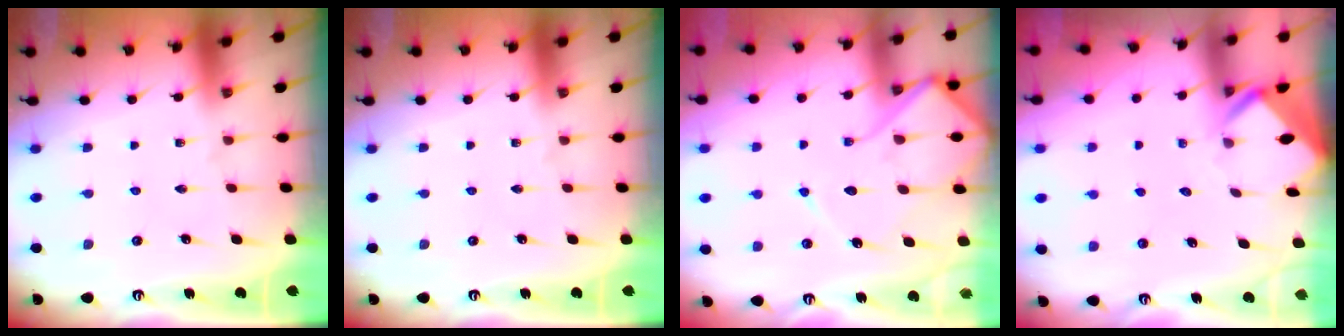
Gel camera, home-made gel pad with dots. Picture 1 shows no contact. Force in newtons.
{"total": 0.0}
{"total": 12.1, "press": 12.0, "slide": 1.2}
{"total": 2.4, "press": 2.4, "slide": 0.1}